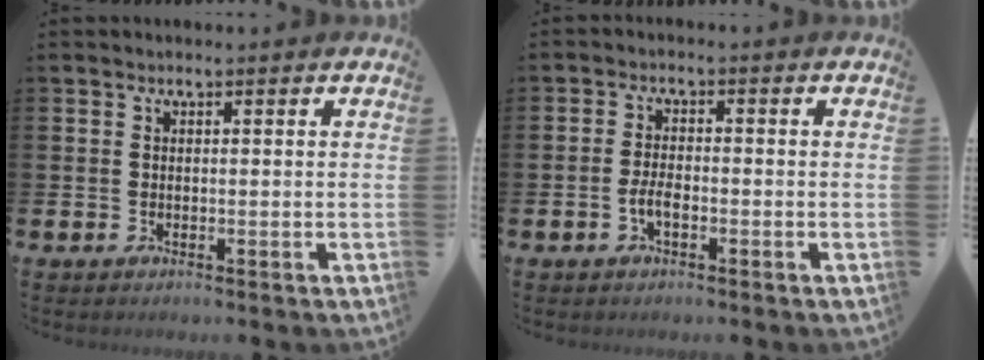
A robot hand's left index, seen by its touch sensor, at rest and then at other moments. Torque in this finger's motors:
{"motor_torque": [0.55, 0.16, 0.06, 0.11]}